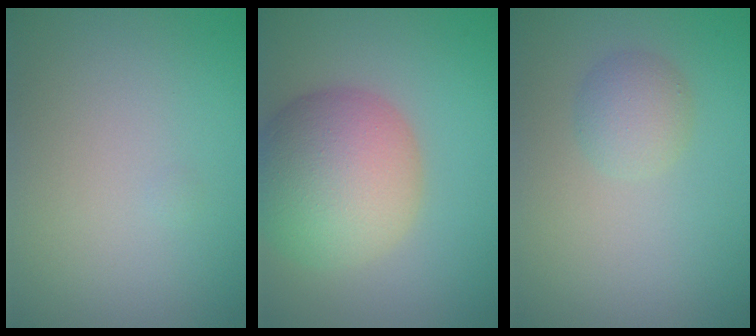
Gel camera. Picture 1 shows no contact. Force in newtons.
{"total": 9.1, "press": 9.1, "slide": 0.7}
{"total": 2.2, "press": 2.2, "slide": 0.2}